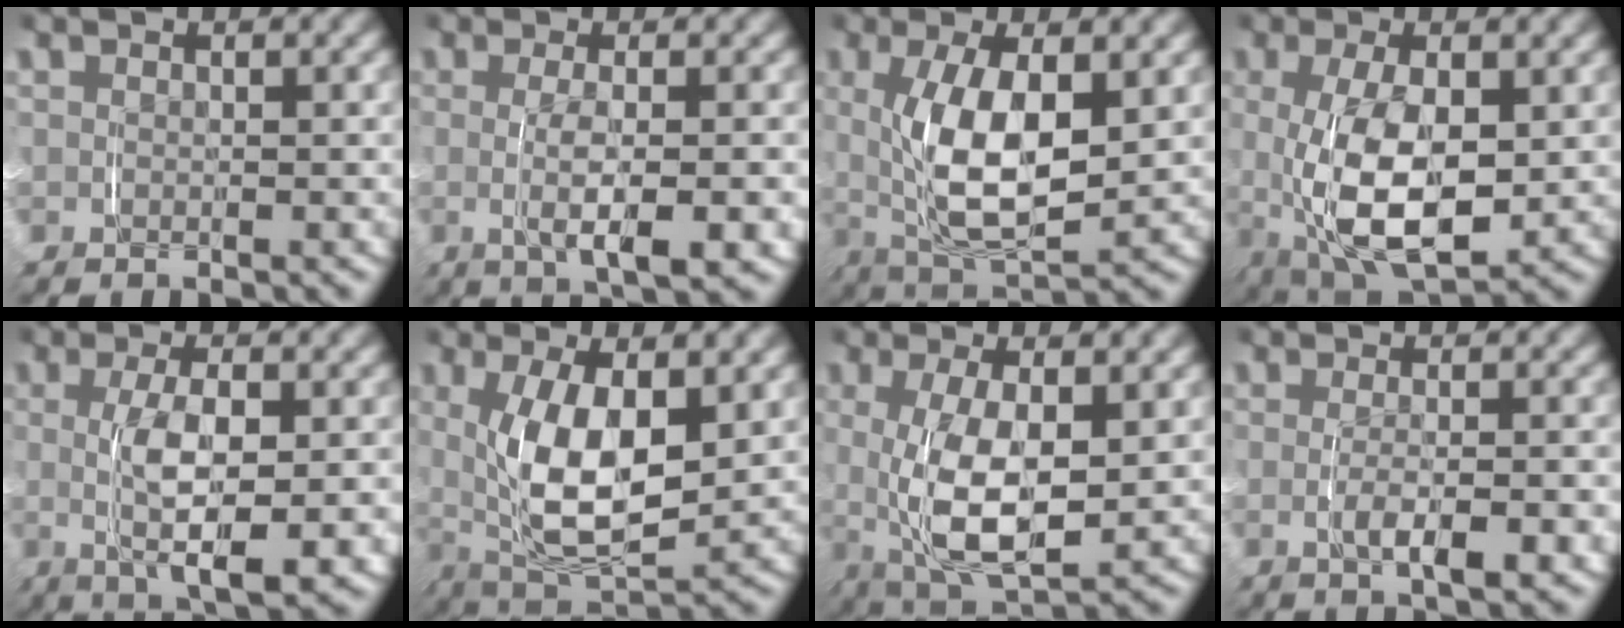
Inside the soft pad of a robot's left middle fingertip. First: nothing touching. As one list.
[{"total": 4.2, "force": [-0.9, 0.4, 4.1], "torque": [-0.062, -0.005, -0.011]}, {"total": 7.5, "force": [0.5, 3.1, 6.8], "torque": [-0.131, -0.008, 0.017]}, {"total": 7.3, "force": [-0.8, 3.1, 6.5], "torque": [-0.119, -0.017, -0.003]}, {"total": 6.2, "force": [-0.8, 1.6, 6.0], "torque": [-0.104, -0.013, -0.007]}, {"total": 8.2, "force": [0.7, 3.8, 7.3], "torque": [-0.138, -0.010, 0.020]}, {"total": 7.2, "force": [-0.1, 2.9, 6.5], "torque": [-0.122, -0.011, 0.007]}, {"total": 2.7, "force": [-1.1, 0.0, 2.5], "torque": [-0.041, -0.004, -0.015]}]